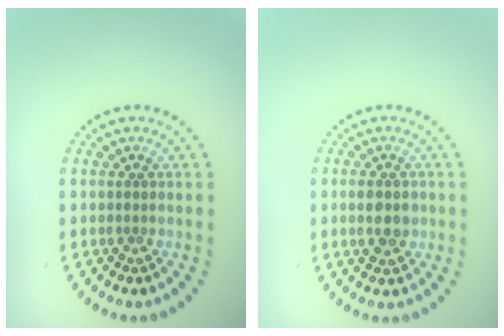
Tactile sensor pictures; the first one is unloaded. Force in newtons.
{"total": 2.7, "press": 2.7, "slide": 0.1}